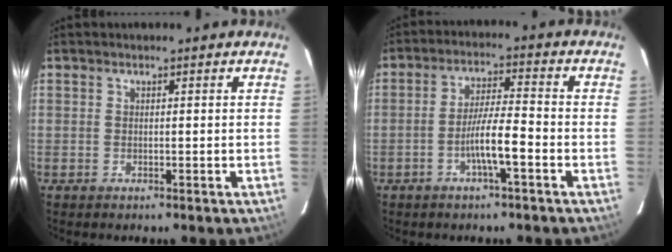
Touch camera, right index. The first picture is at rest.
{"total": 6.5, "force": [-2.6, 0.5, 6.0], "torque": [-0.112, 0.008, -0.045]}